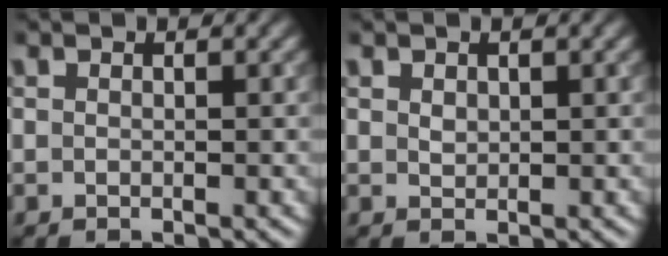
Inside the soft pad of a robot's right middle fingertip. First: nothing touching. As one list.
[{"total": 0.8, "force": [0.4, 0.6, 0.4], "torque": [-0.008, -0.001, 0.010]}]